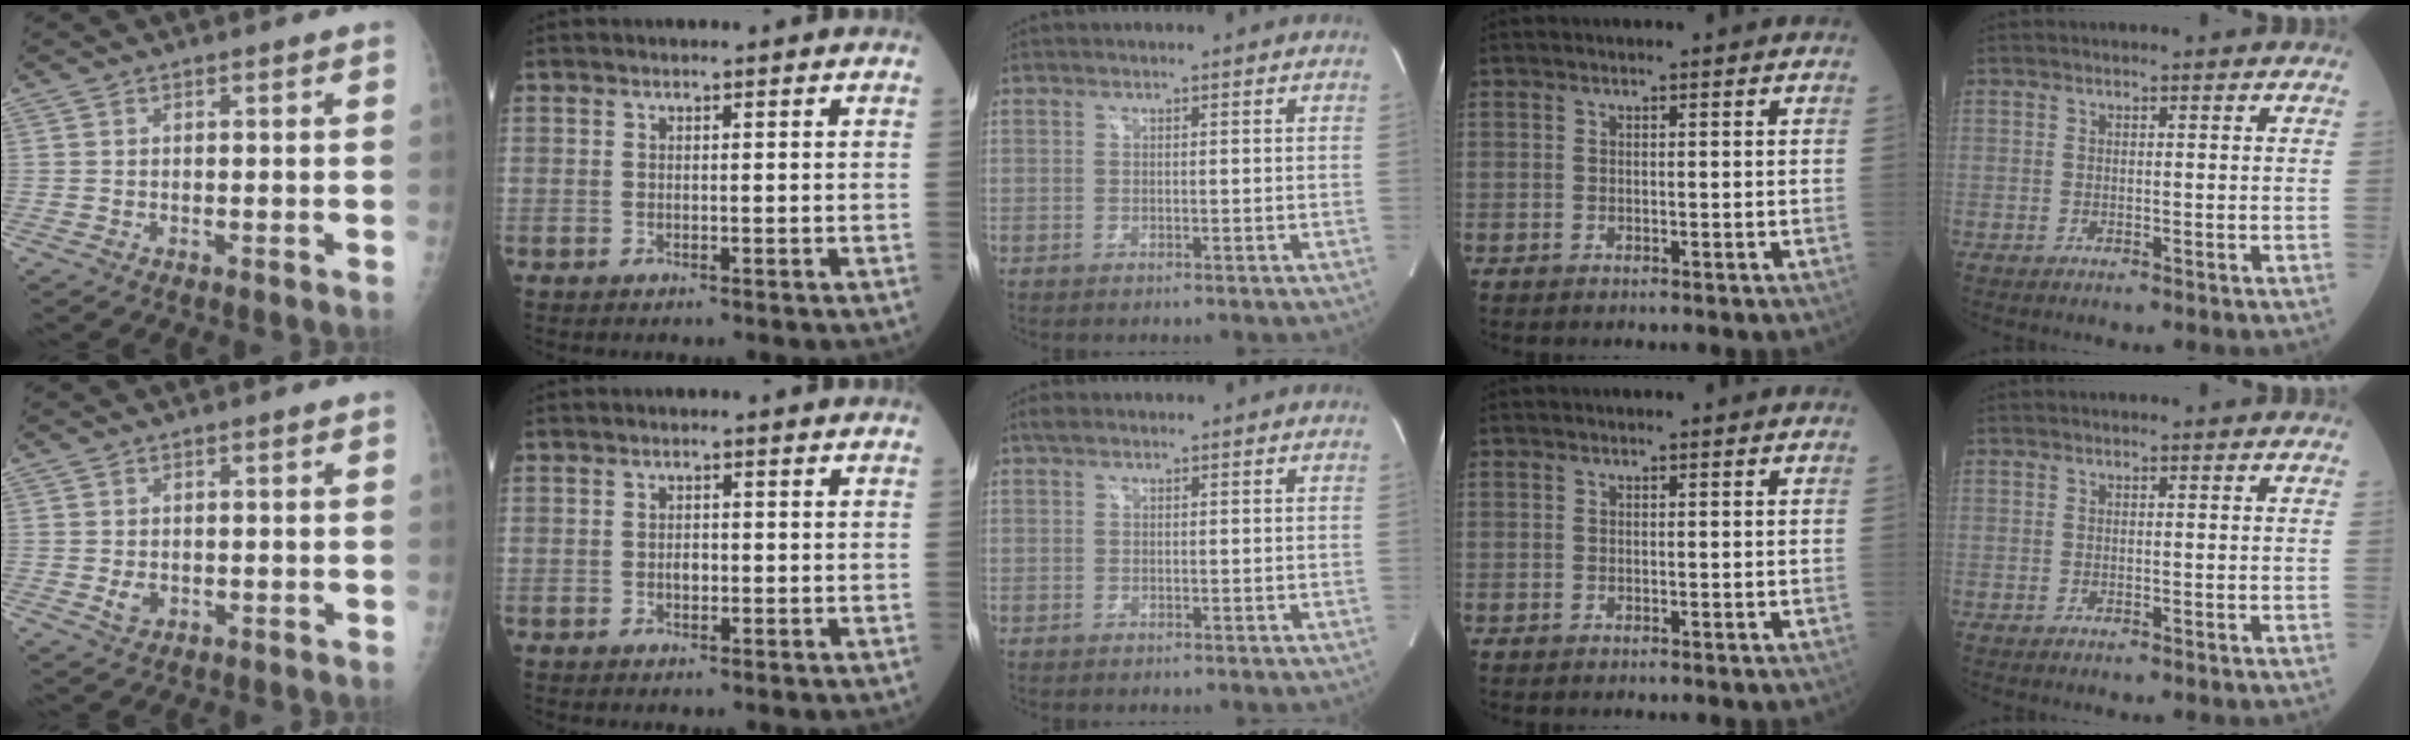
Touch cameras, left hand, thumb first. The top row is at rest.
{"thumb": {"total": 2.4, "force": [0.0, 1.7, 1.7], "torque": [-0.022, -0.004, 0.008]}, "index": {"total": 1.3, "force": [-0.4, 0.8, 1.0], "torque": [-0.017, 0.001, -0.006]}, "middle": {"total": 0.8, "force": [0.5, 0.5, 0.4], "torque": [-0.006, 0.007, 0.007]}}